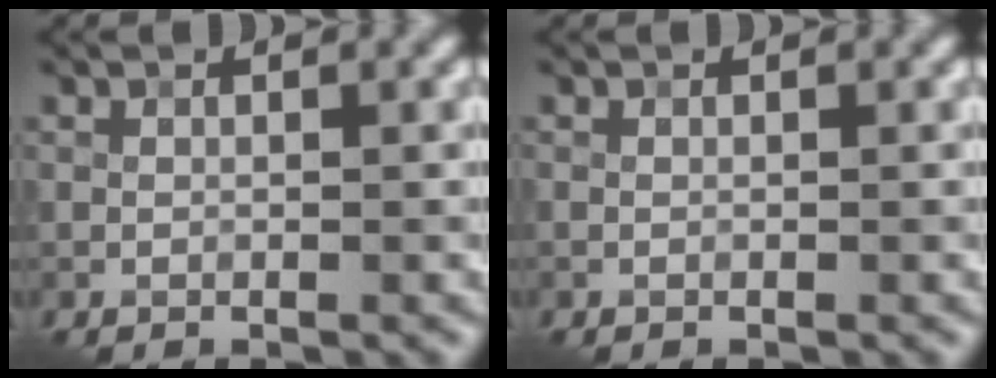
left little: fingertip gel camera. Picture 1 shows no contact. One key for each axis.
{"total": 0.0}